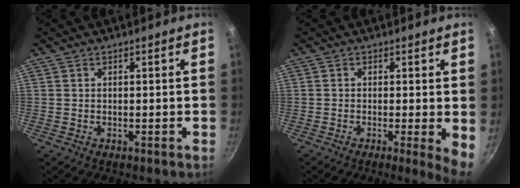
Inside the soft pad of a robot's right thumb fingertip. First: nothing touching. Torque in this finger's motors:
{"motor_torque": [-0.10, 0.46, -0.15, -0.10, 0.00]}